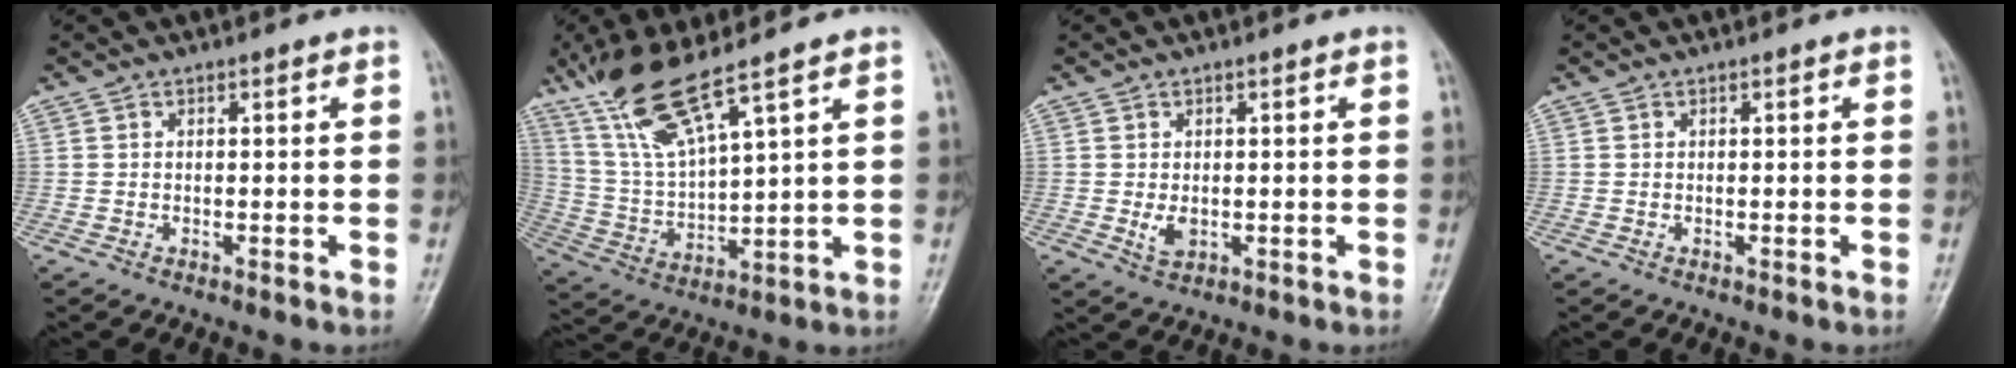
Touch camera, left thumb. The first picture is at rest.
{"total": 12.6, "force": [8.9, 1.5, 8.7], "torque": [-0.177, -0.044, 0.192]}
{"total": 2.6, "force": [-0.1, 1.8, 1.9], "torque": [-0.026, -0.008, 0.003]}
{"total": 0.0}